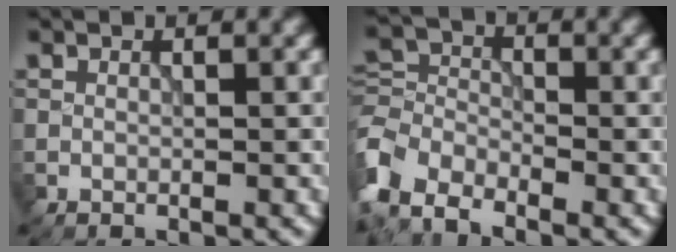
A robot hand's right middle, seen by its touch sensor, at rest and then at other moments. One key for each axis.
{"total": 4.5, "fx": -3.2, "fy": 2.5, "fz": 2.1, "tx": -0.036, "ty": -0.001, "tz": -0.078}